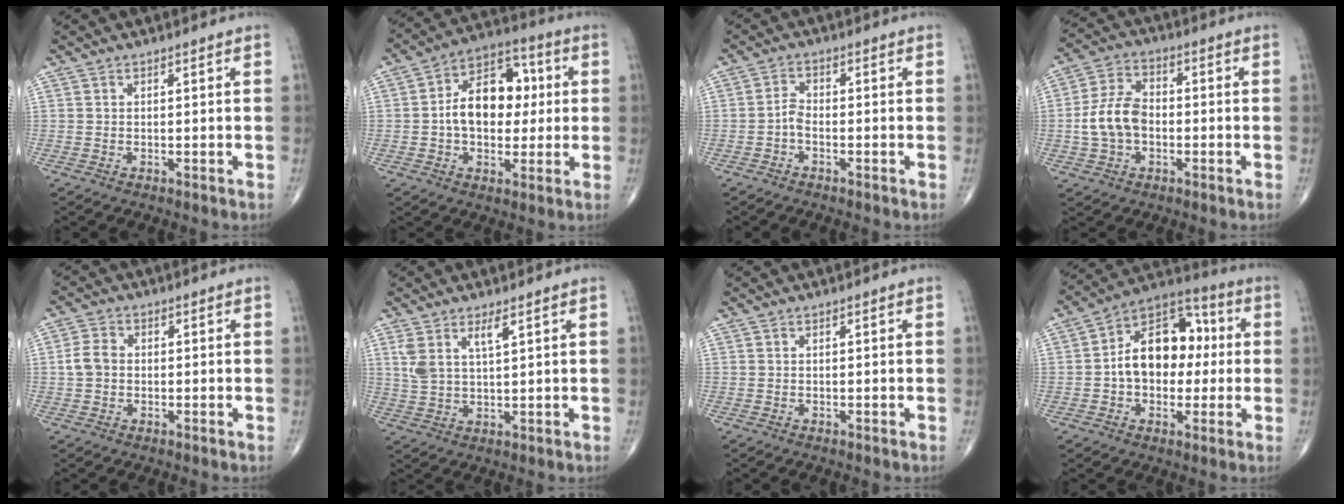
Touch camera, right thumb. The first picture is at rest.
{"total": 14.2, "force": [0.7, 9.4, 10.5], "torque": [-0.131, 0.028, 0.002]}
{"total": 2.3, "force": [-1.1, 1.1, 1.6], "torque": [-0.028, 0.012, -0.026]}
{"total": 9.5, "force": [-1.3, 6.4, 6.9], "torque": [-0.129, 0.026, -0.030]}
{"total": 4.1, "force": [-0.1, 3.3, 2.5], "torque": [-0.048, 0.011, -0.008]}
{"total": 5.4, "force": [2.8, 1.7, 4.4], "torque": [-0.093, -0.011, 0.063]}
{"total": 0.0}
{"total": 15.9, "force": [0.6, 10.7, 11.8], "torque": [-0.143, 0.039, -0.001]}